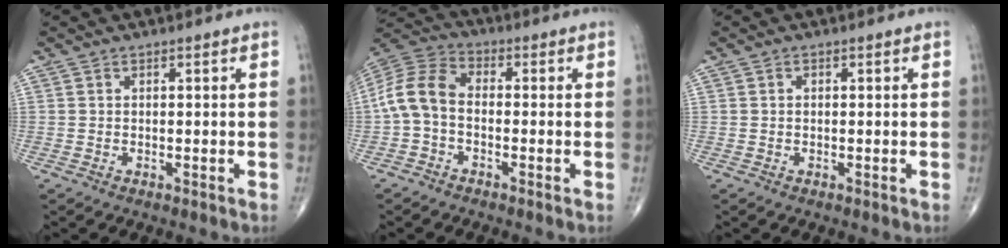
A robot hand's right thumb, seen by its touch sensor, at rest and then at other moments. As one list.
[{"total": 9.2, "force": [-1.5, 5.9, 6.8], "torque": [-0.138, 0.030, -0.045]}, {"total": 0.5, "force": [0.1, 0.4, 0.4], "torque": [-0.008, 0.002, 0.002]}]